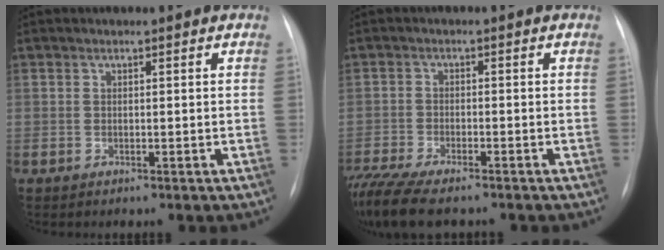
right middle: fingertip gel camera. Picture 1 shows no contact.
{"total": 10.5, "force": [-8.6, 2.0, 5.6], "torque": [-0.103, -0.018, -0.143]}